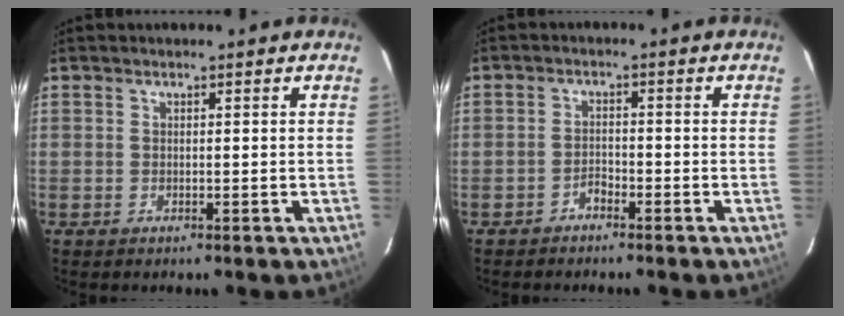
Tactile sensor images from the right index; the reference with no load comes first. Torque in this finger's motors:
{"motor_torque": [0.18, 0.00, 0.02, -0.03]}